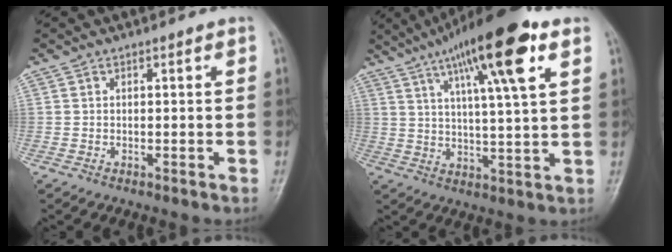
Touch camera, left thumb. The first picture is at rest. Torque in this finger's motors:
{"motor_torque": [0.84, 0.73, 1.68, -1.09, 0.38]}